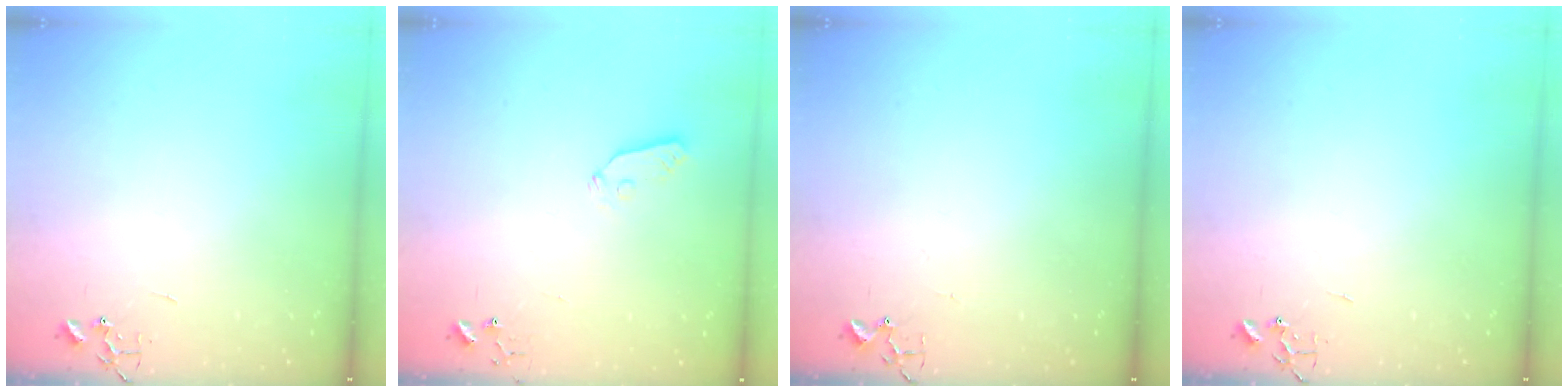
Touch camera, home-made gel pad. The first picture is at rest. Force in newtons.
{"total": 4.3, "press": 4.3, "slide": 0.3}
{"total": 3.0, "press": 2.9, "slide": 0.4}
{"total": 0.0}